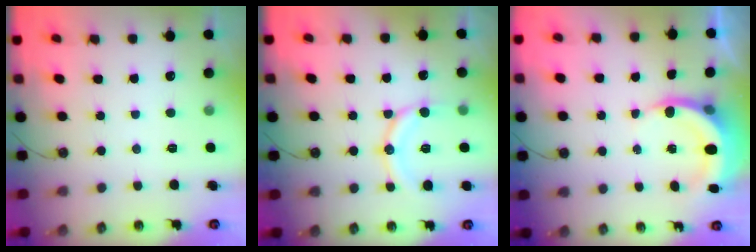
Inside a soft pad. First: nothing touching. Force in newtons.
{"total": 13.1, "press": 12.8, "slide": 2.8}
{"total": 6.4, "press": 6.1, "slide": 1.9}